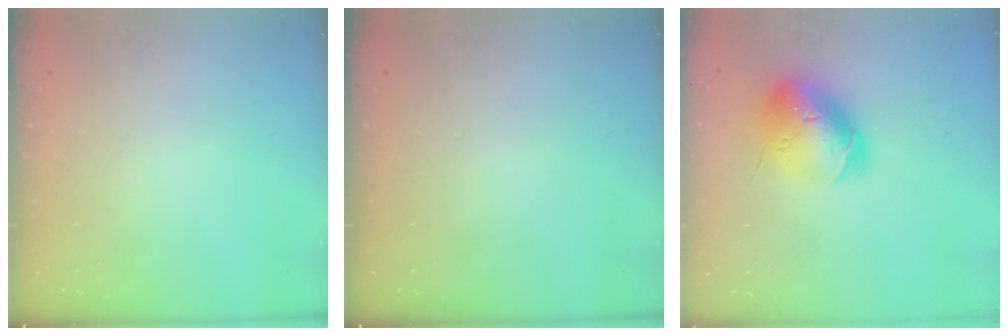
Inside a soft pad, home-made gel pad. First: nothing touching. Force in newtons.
{"total": 0.0}
{"total": 18.2, "press": 18.0, "slide": 2.8}